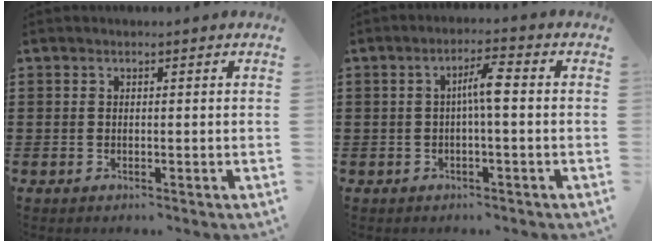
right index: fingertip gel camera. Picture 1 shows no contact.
{"total": 4.1, "force": [-0.2, 0.5, 4.0], "torque": [-0.076, 0.008, -0.008]}